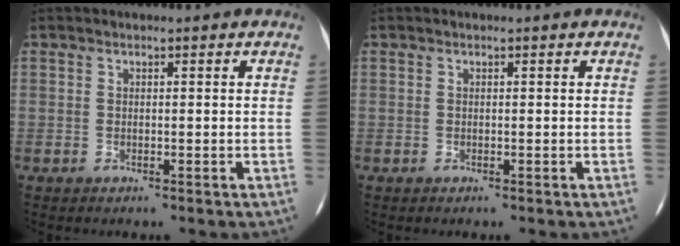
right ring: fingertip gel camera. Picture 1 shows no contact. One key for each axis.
{"total": 0.0}